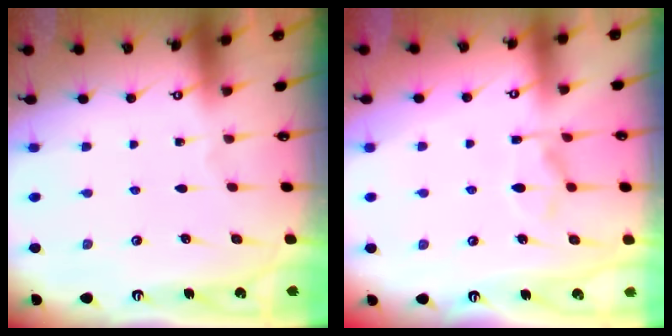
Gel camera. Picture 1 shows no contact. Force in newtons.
{"total": 6.5, "press": 6.4, "slide": 1.2}